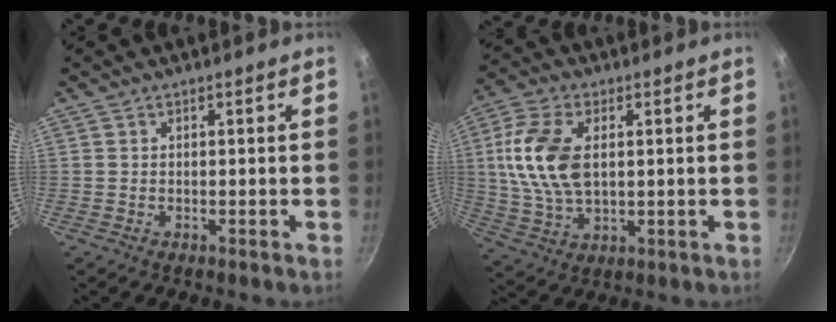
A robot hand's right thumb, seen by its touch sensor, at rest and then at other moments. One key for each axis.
{"total": 13.6, "fx": 2.1, "fy": 7.9, "fz": 10.8, "tx": -0.208, "ty": 0.000, "tz": 0.039}